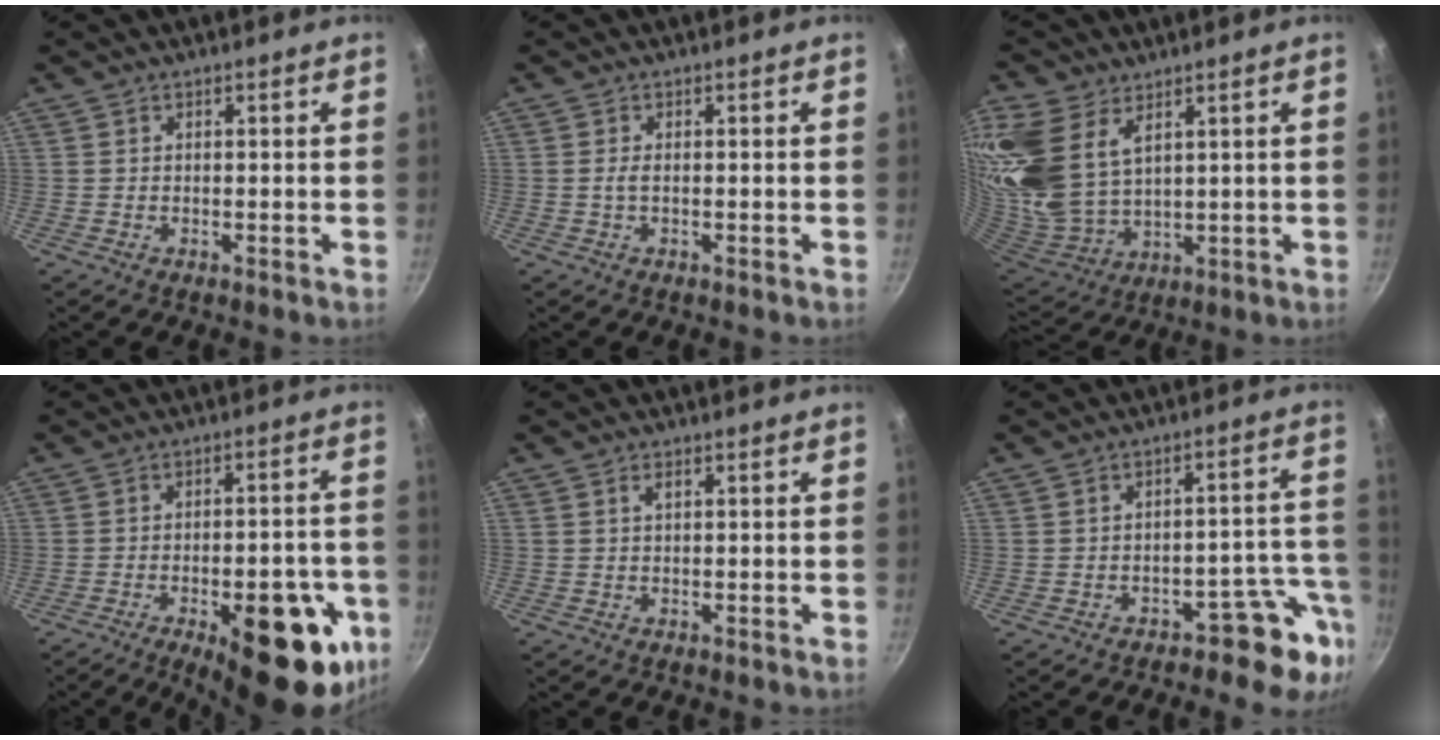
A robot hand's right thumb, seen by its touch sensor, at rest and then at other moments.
{"total": 1.2, "force": [-0.1, 0.4, 1.1], "torque": [-0.026, 0.000, -0.004]}
{"total": 19.2, "force": [8.6, 11.6, 12.7], "torque": [-0.285, -0.022, 0.186]}
{"total": 21.8, "force": [-8.4, 9.2, 17.8], "torque": [-0.172, 0.022, -0.103]}
{"total": 1.2, "force": [0.4, 0.6, 0.9], "torque": [-0.014, 0.003, 0.007]}
{"total": 7.8, "force": [-5.1, 4.0, 4.5], "torque": [0.010, 0.061, -0.069]}